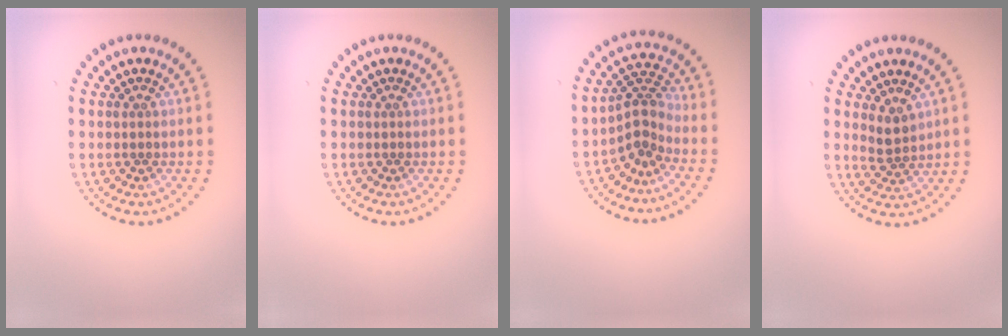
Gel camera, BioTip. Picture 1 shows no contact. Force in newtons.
{"total": 0.0}
{"total": 3.0, "press": 2.0, "slide": 2.2}
{"total": 1.9, "press": 1.6, "slide": 1.0}